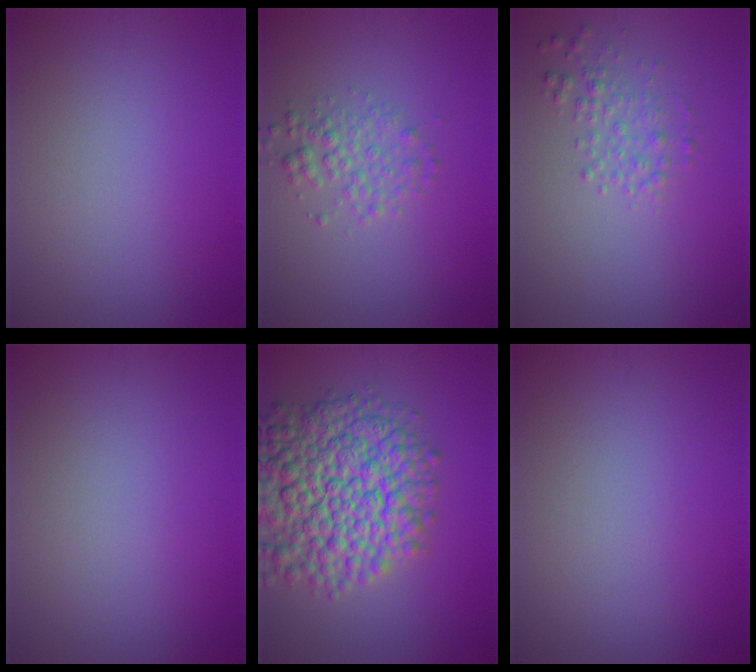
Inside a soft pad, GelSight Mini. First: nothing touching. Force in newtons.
{"total": 2.4, "press": 2.4, "slide": 0.1}
{"total": 2.0, "press": 2.0, "slide": 0.1}
{"total": 0.0}
{"total": 11.7, "press": 11.7, "slide": 0.4}
{"total": 0.0}